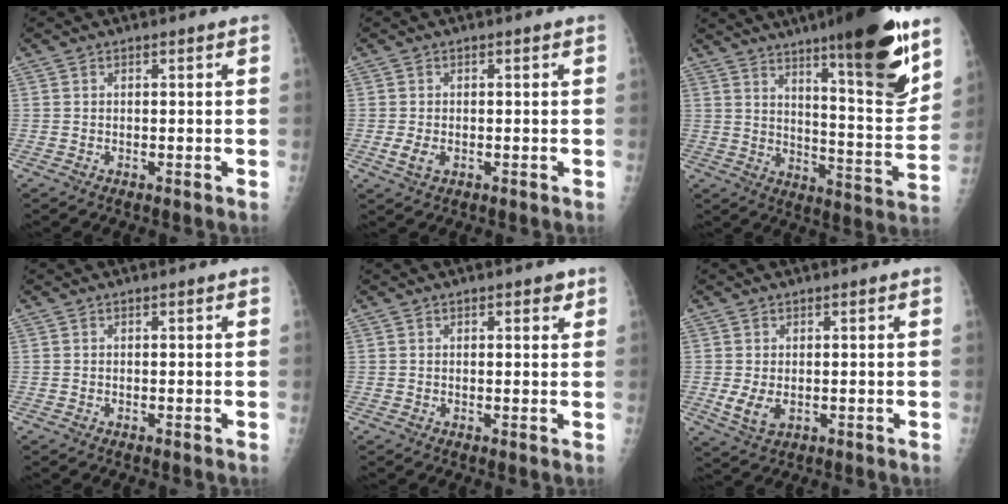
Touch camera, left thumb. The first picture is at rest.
{"total": 2.7, "force": [-0.8, 1.6, 2.0], "torque": [-0.044, -0.004, -0.012]}
{"total": 21.6, "force": [13.3, 3.8, 16.6], "torque": [-0.211, -0.077, 0.202]}
{"total": 0.0}
{"total": 2.2, "force": [1.3, 1.0, 1.5], "torque": [-0.009, -0.003, 0.015]}
{"total": 4.2, "force": [-0.5, 2.6, 3.3], "torque": [-0.064, -0.012, 0.000]}